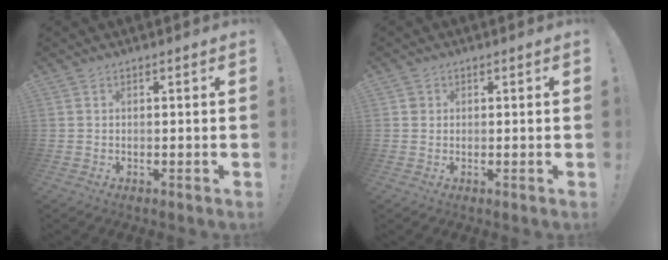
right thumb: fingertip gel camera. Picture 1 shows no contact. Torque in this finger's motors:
{"motor_torque": [-0.01, 0.18, 0.23, -0.29, 0.00]}